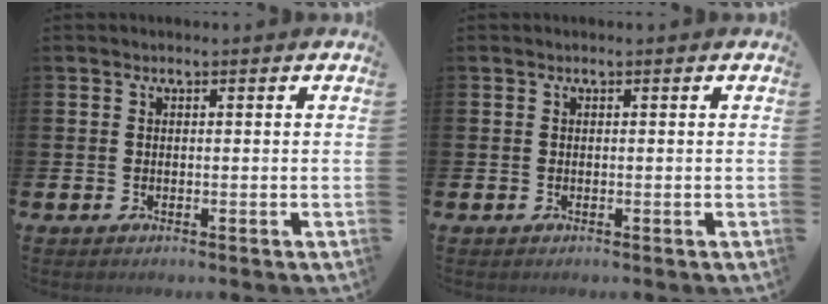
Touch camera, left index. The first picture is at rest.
{"total": 0.0}